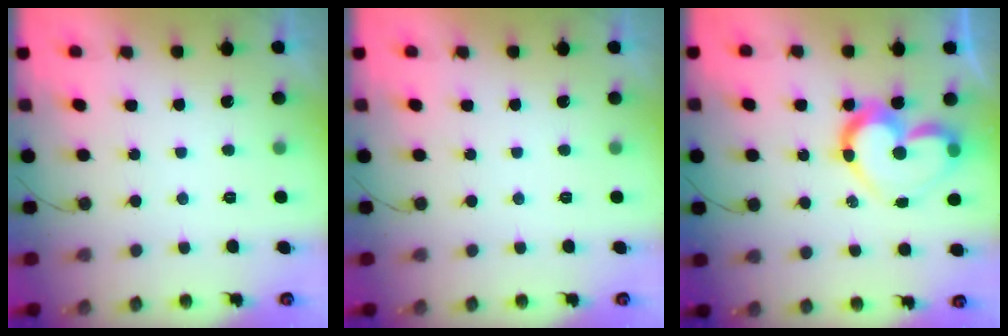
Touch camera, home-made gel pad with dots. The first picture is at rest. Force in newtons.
{"total": 0.0}
{"total": 15.4, "press": 15.4, "slide": 1.4}